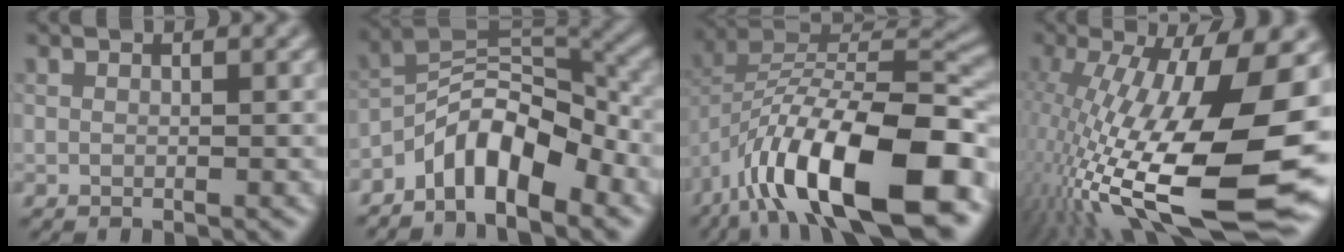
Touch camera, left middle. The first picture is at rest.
{"total": 6.6, "force": [-5.0, 1.9, 3.9], "torque": [-0.060, 0.021, -0.089]}
{"total": 15.1, "force": [-8.4, 4.4, 11.7], "torque": [-0.199, 0.015, -0.135]}
{"total": 18.2, "force": [-4.3, 5.8, 16.7], "torque": [-0.303, -0.001, -0.074]}